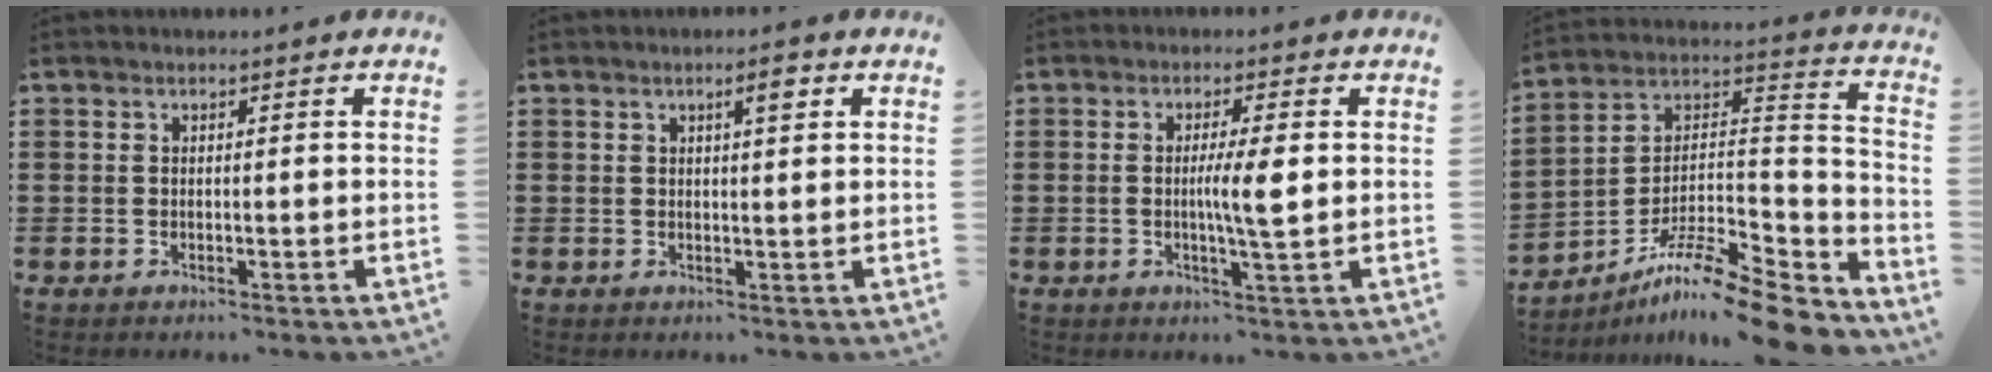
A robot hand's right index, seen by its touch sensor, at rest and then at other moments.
{"total": 2.9, "force": [1.4, 0.6, 2.5], "torque": [-0.035, 0.001, 0.018]}
{"total": 5.2, "force": [0.1, 0.4, 5.1], "torque": [-0.092, -0.005, -0.003]}
{"total": 11.8, "force": [-9.7, 1.5, 6.7], "torque": [-0.108, 0.012, -0.186]}